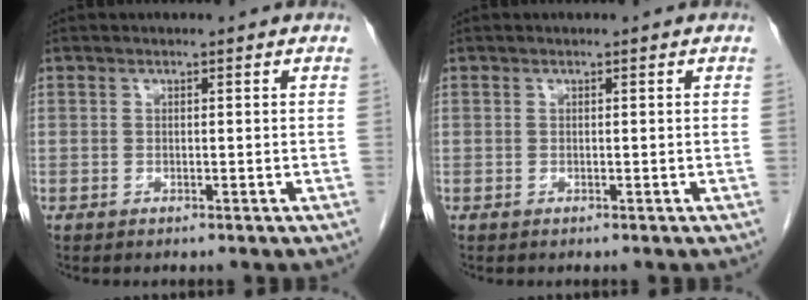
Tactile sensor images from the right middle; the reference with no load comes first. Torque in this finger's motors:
{"motor_torque": [0.00, 0.00, 0.00, -0.01]}